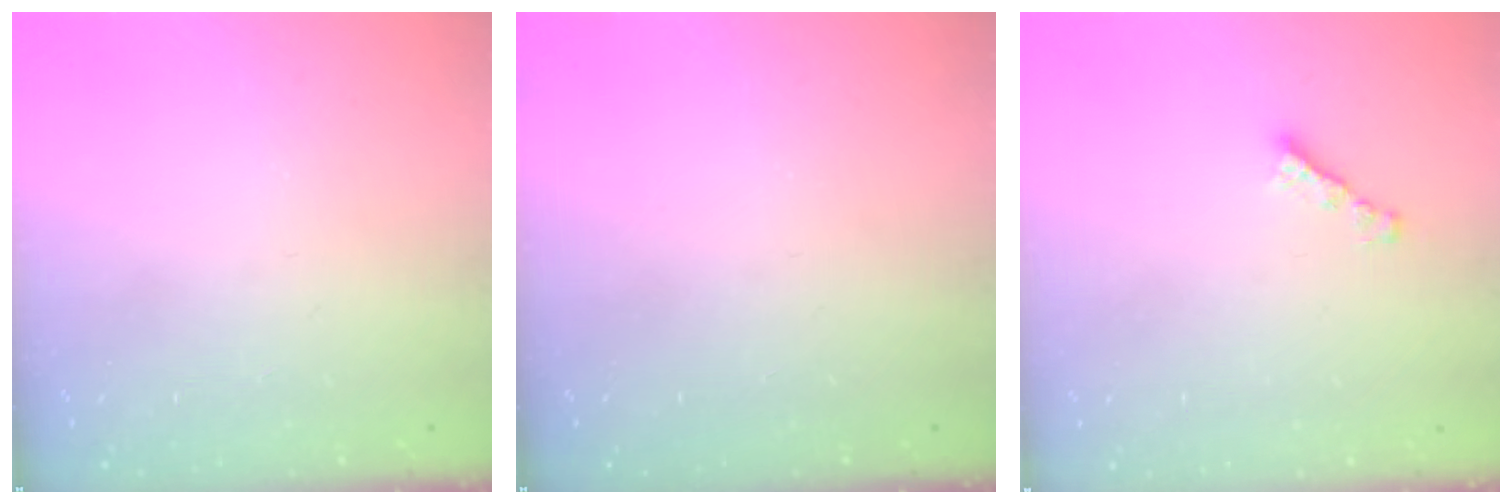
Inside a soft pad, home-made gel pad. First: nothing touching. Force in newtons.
{"total": 0.0}
{"total": 3.0, "press": 3.0, "slide": 0.1}